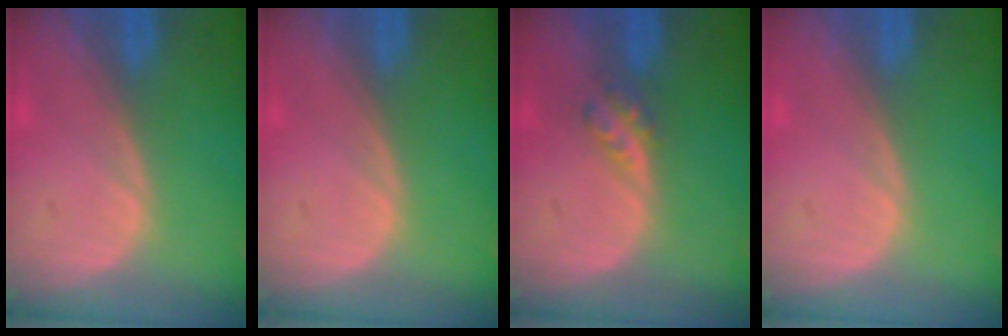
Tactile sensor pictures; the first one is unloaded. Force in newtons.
{"total": 0.0}
{"total": 2.9, "press": 2.5, "slide": 1.5}
{"total": 0.0}